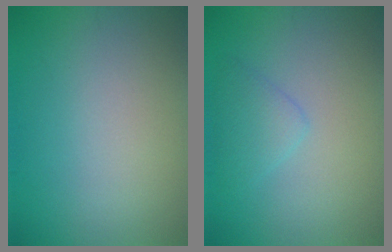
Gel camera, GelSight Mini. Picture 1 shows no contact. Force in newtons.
{"total": 2.0, "press": 2.0, "slide": 0.0}